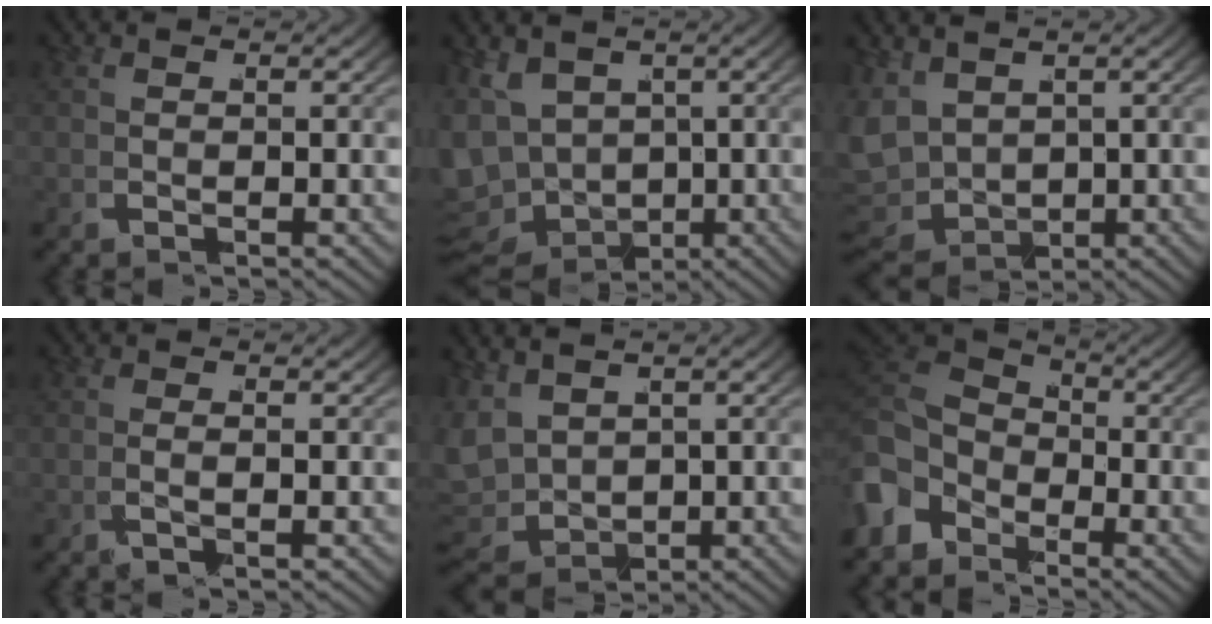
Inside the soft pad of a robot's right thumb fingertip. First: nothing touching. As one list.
[{"total": 10.1, "force": [-1.8, 8.6, 5.1], "torque": [-0.130, -0.044, -0.020]}, {"total": 7.0, "force": [-0.6, 5.7, 4.0], "torque": [-0.113, -0.040, 0.006]}, {"total": 0.9, "force": [-0.5, 0.4, 0.6], "torque": [-0.014, 0.004, -0.017]}, {"total": 6.1, "force": [0.0, 4.8, 3.6], "torque": [-0.101, -0.033, 0.018]}, {"total": 6.3, "force": [0.7, 5.0, 3.7], "torque": [-0.087, -0.007, 0.009]}]